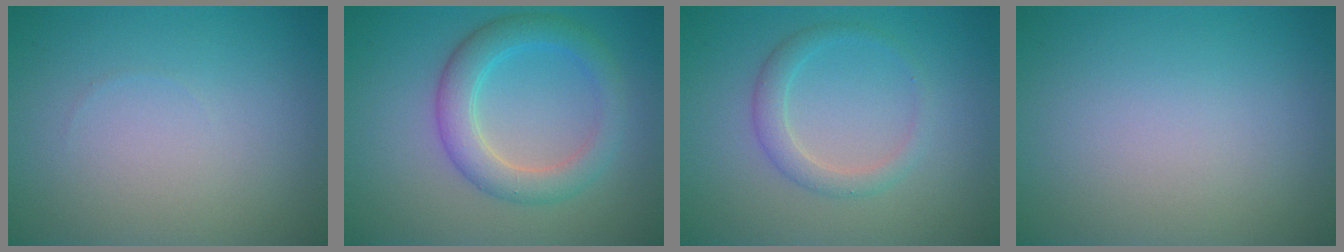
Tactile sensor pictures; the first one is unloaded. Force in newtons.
{"total": 4.3, "press": 4.3, "slide": 0.2}
{"total": 2.1, "press": 2.1, "slide": 0.1}
{"total": 0.0}